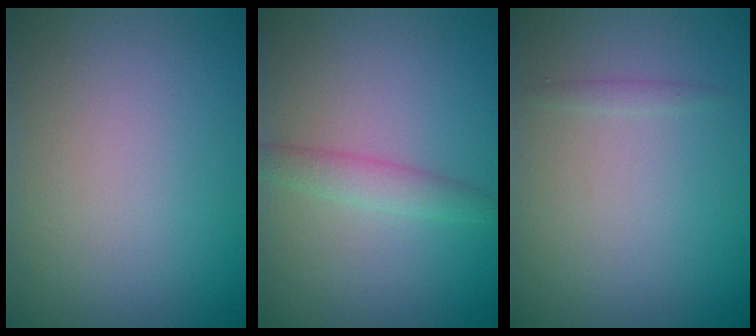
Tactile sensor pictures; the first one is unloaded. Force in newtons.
{"total": 2.0, "press": 2.0, "slide": 0.0}
{"total": 0.5, "press": 0.5, "slide": 0.0}